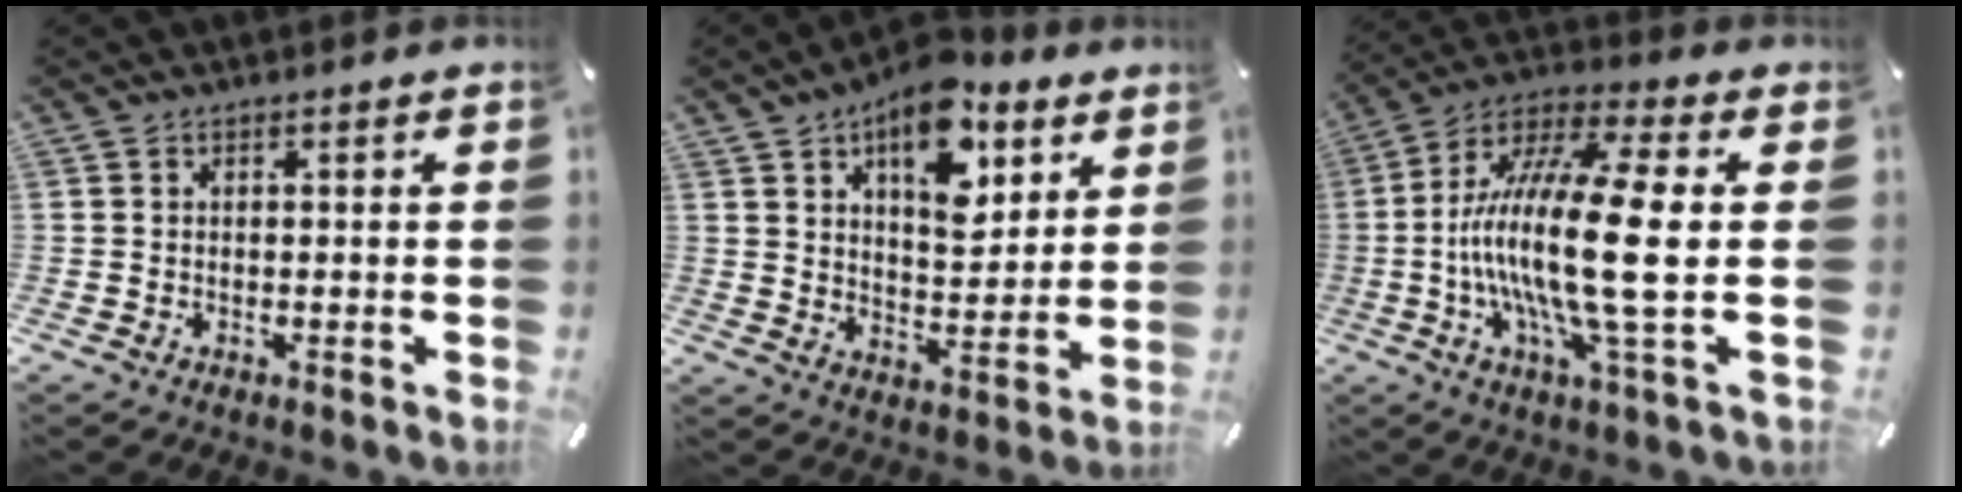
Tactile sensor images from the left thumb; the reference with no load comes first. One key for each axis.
{"total": 14.3, "fx": 8.2, "fy": 7.9, "fz": 8.5, "tx": -0.116, "ty": -0.039, "tz": 0.143}
{"total": 21.2, "fx": -1.4, "fy": 3.9, "fz": 20.8, "tx": -0.438, "ty": -0.017, "tz": -0.037}